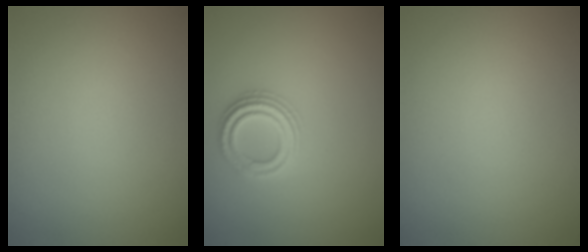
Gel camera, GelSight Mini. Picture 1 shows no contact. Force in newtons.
{"total": 2.7, "press": 2.6, "slide": 0.8}
{"total": 0.0}